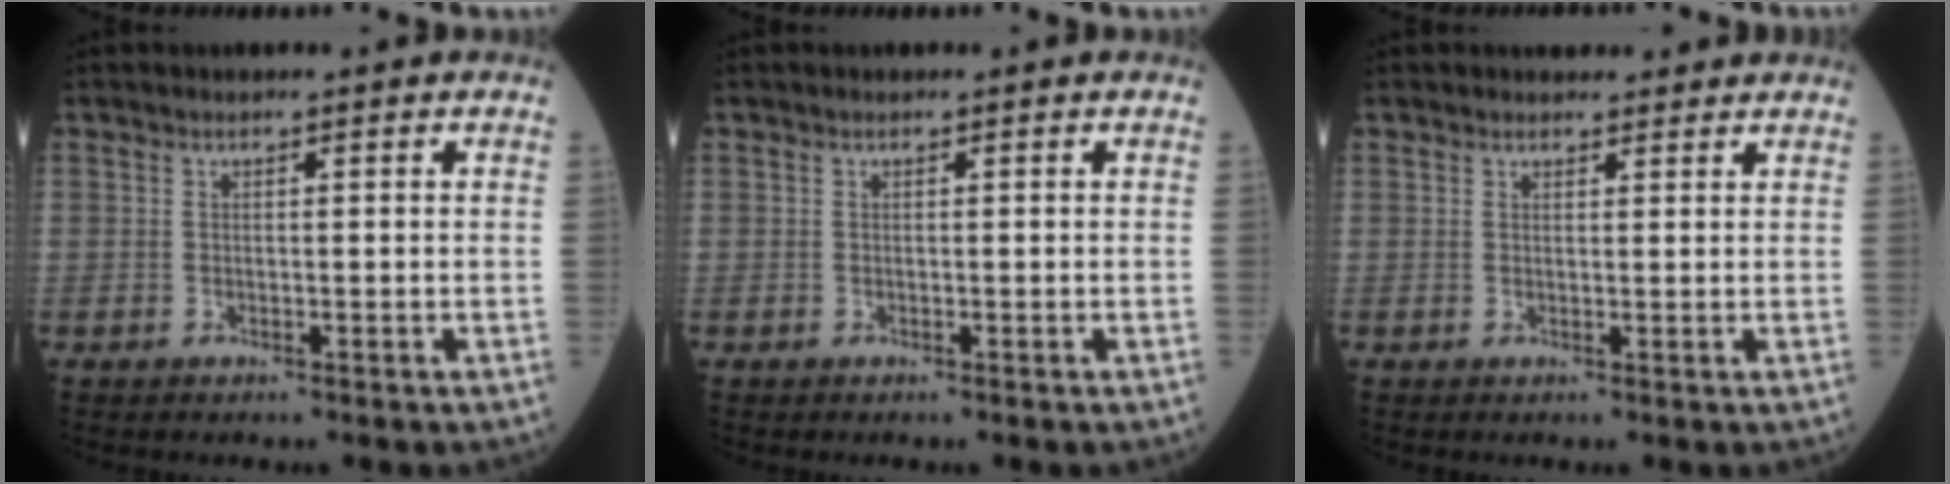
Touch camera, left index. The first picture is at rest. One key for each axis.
{"total": 0.0}
{"total": 2.2, "fx": 2.0, "fy": 0.8, "fz": 0.2, "tx": -0.006, "ty": 0.007, "tz": 0.027}